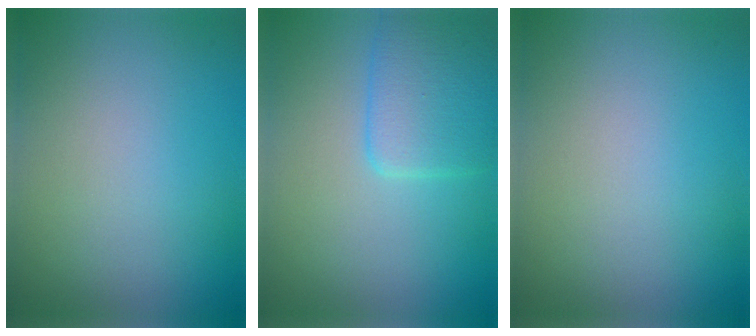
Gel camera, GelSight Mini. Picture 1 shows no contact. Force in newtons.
{"total": 4.0, "press": 4.0, "slide": 0.3}
{"total": 0.0}